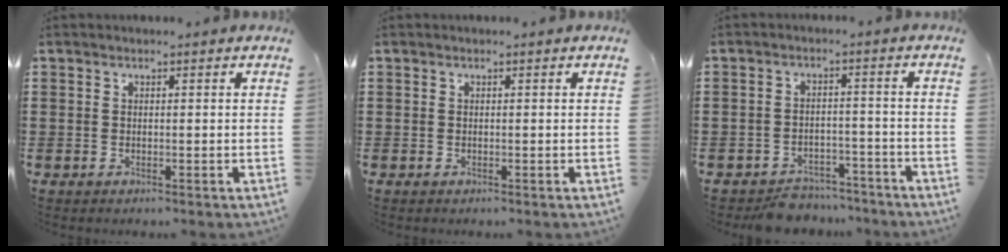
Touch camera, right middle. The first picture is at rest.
{"total": 0.0}
{"total": 4.1, "force": [-4.0, 1.1, 0.3], "torque": [-0.008, 0.009, -0.081]}